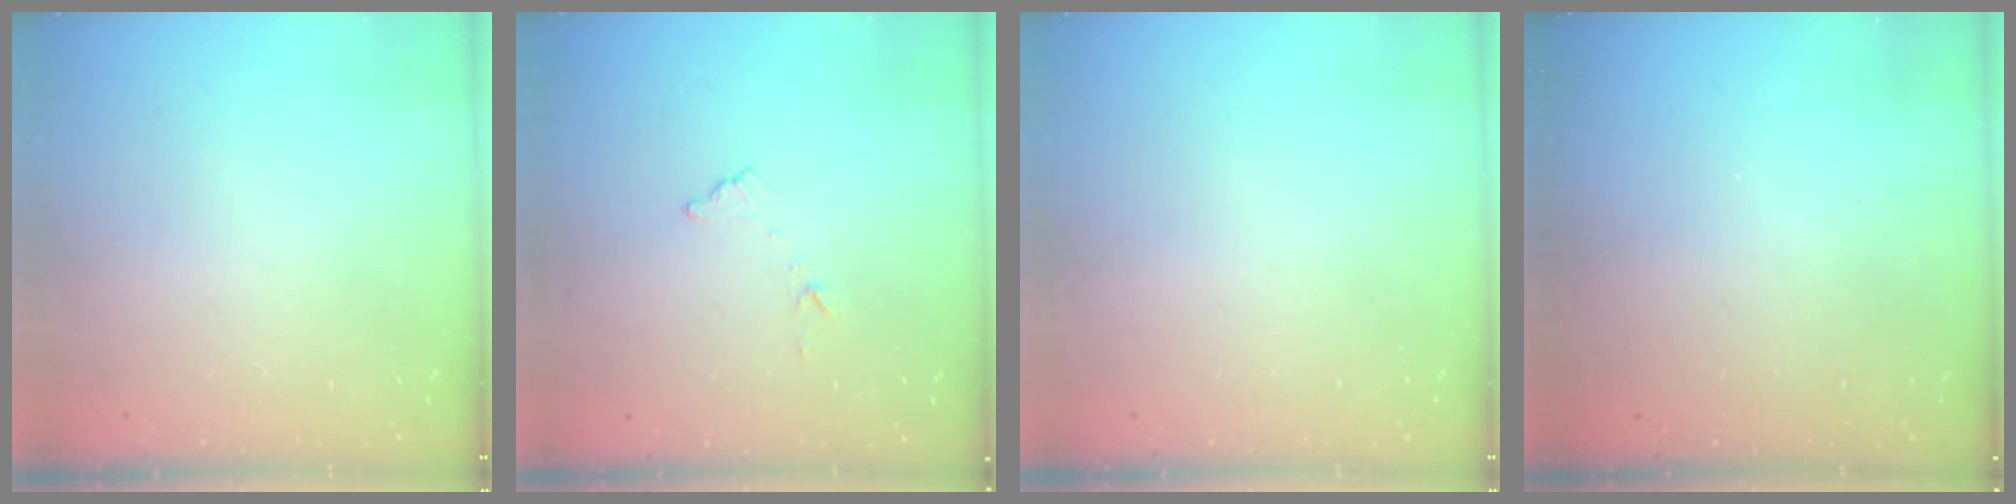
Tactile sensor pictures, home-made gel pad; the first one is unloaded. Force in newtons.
{"total": 6.9, "press": 6.9, "slide": 0.4}
{"total": 0.0}
{"total": 3.2, "press": 3.2, "slide": 0.1}